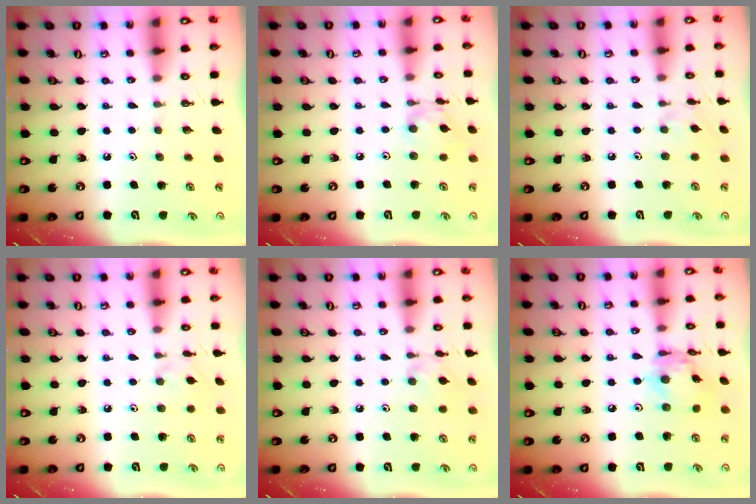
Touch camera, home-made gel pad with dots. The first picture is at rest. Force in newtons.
{"total": 6.7, "press": 6.7, "slide": 0.3}
{"total": 1.8, "press": 1.8, "slide": 0.4}
{"total": 2.4, "press": 2.4, "slide": 0.5}
{"total": 3.7, "press": 3.7, "slide": 0.5}
{"total": 11.0, "press": 11.0, "slide": 0.8}